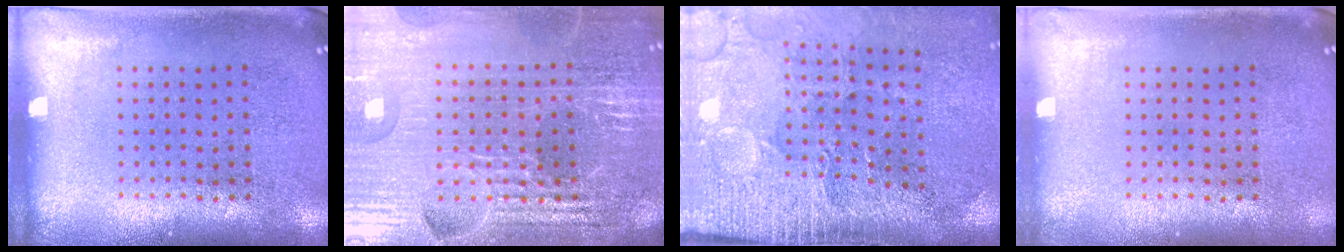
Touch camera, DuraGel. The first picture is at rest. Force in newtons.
{"total": 5.2, "press": 4.8, "slide": 2.0}
{"total": 3.7, "press": 3.4, "slide": 1.4}
{"total": 0.0}